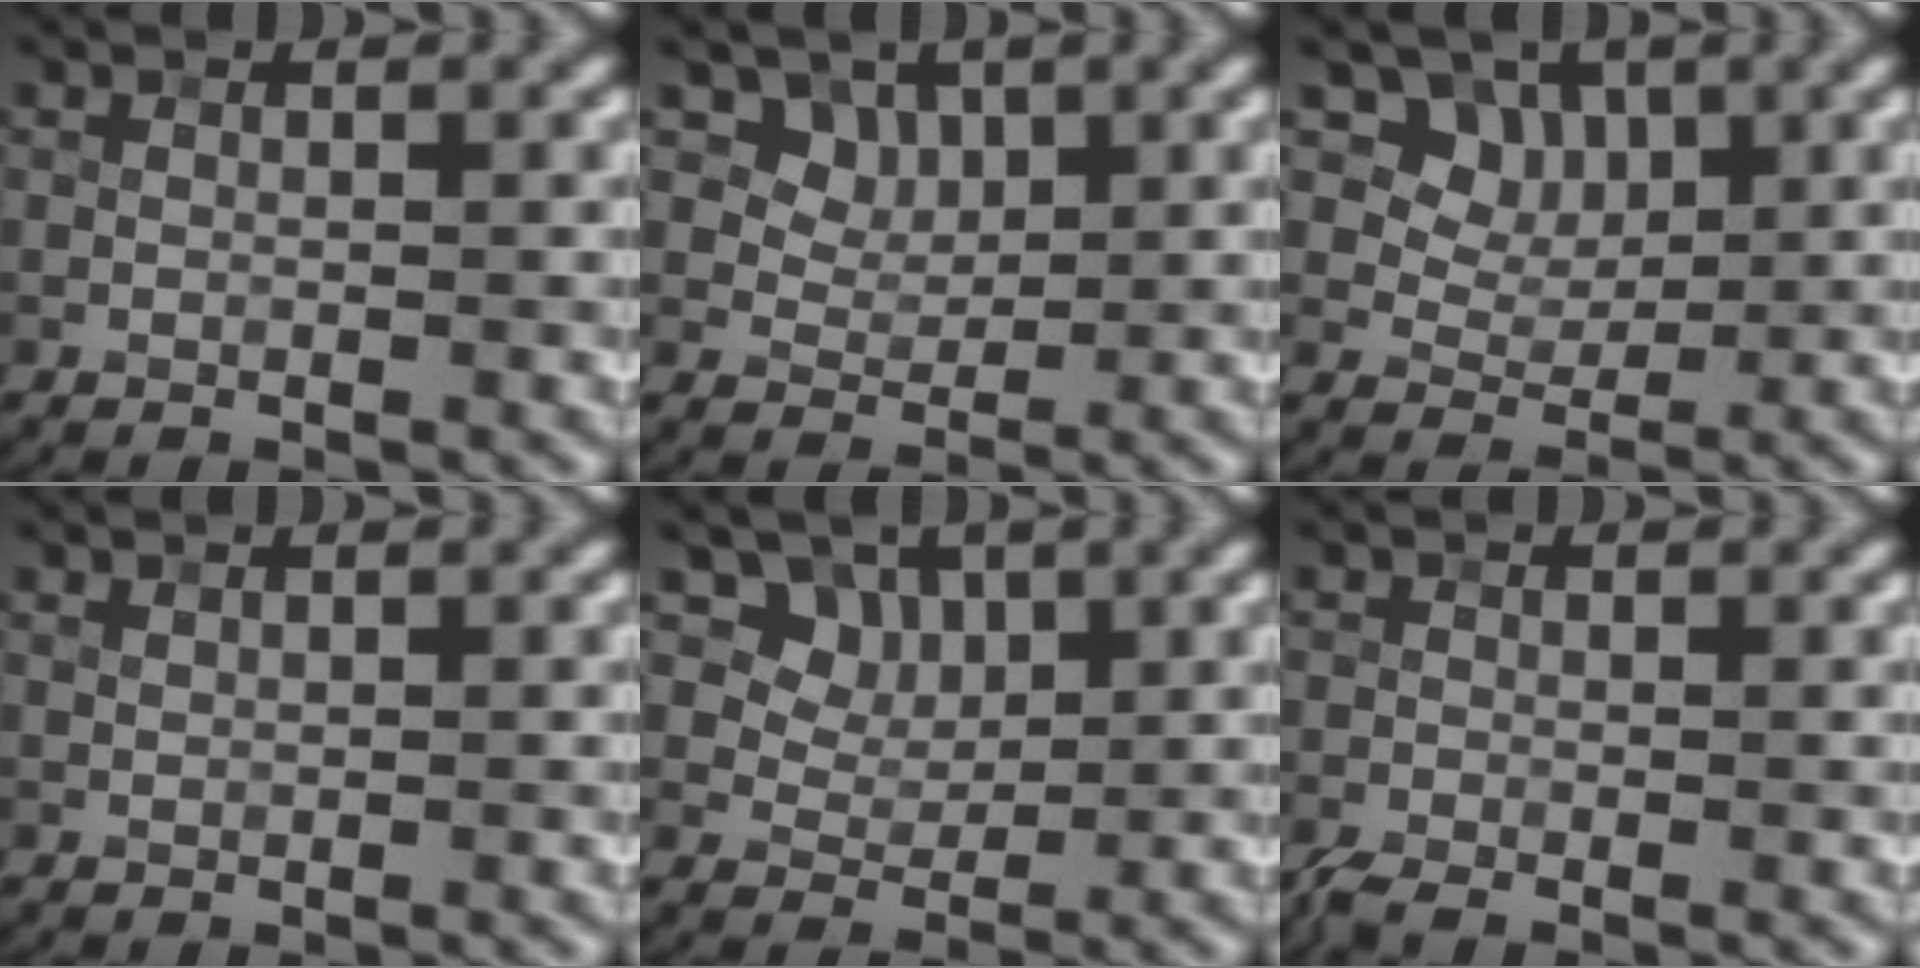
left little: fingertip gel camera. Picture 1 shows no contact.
{"total": 5.6, "force": [3.1, 4.0, 2.3], "torque": [-0.050, -0.009, 0.061]}
{"total": 7.7, "force": [3.8, 5.7, 3.3], "torque": [-0.058, -0.004, 0.068]}
{"total": 0.0}
{"total": 7.6, "force": [4.0, 5.6, 3.3], "torque": [-0.057, 0.000, 0.067]}
{"total": 1.9, "force": [-1.5, 0.4, 1.2], "torque": [-0.026, -0.007, -0.037]}